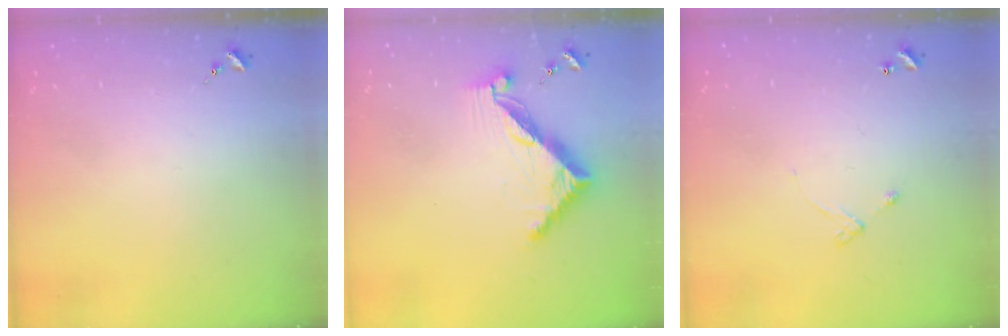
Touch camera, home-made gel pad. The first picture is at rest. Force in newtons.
{"total": 9.8, "press": 9.8, "slide": 0.9}
{"total": 4.4, "press": 4.4, "slide": 0.5}